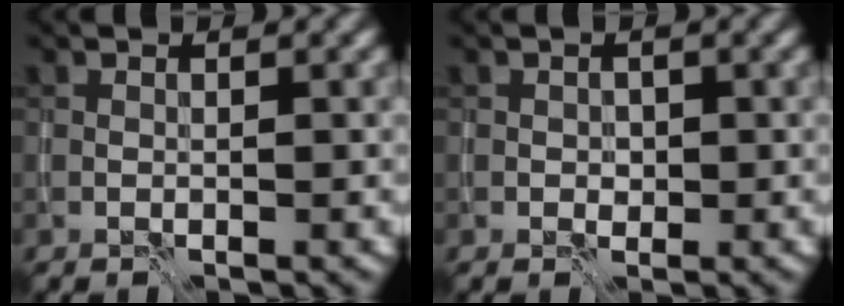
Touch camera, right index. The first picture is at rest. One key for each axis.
{"total": 1.1, "fx": -0.1, "fy": 1.0, "fz": 0.5, "tx": -0.008, "ty": -0.002, "tz": 0.001}